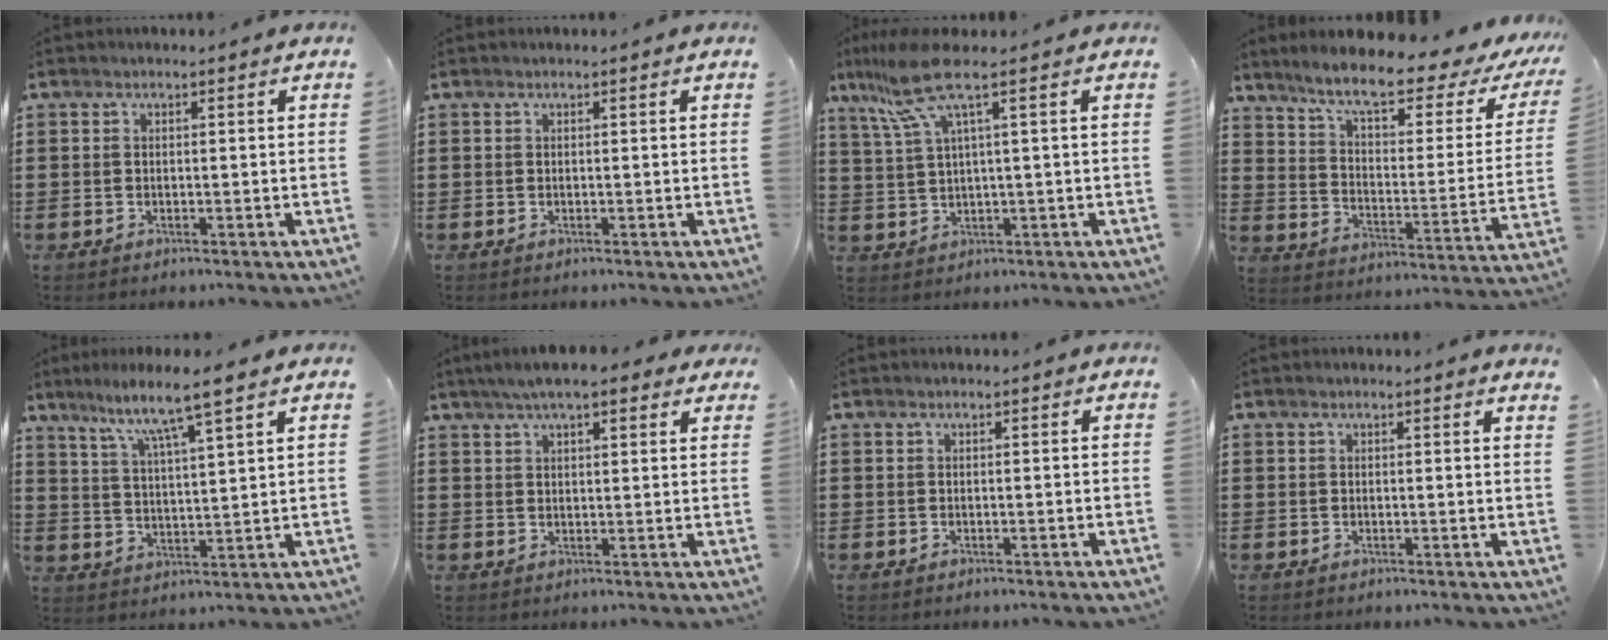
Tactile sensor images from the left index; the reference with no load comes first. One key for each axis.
{"total": 0.0}
{"total": 7.6, "fx": 3.6, "fy": 0.7, "fz": 6.7, "tx": -0.161, "ty": -0.013, "tz": 0.058}
{"total": 8.9, "fx": 6.8, "fy": 0.9, "fz": 5.6, "tx": -0.126, "ty": -0.042, "tz": 0.109}
{"total": 6.7, "fx": 5.3, "fy": -0.8, "fz": 4.0, "tx": -0.099, "ty": -0.031, "tz": 0.085}
{"total": 5.3, "fx": 4.1, "fy": 1.7, "fz": 2.8, "tx": -0.067, "ty": 0.004, "tz": 0.075}
{"total": 0.0}
{"total": 0.8, "fx": 0.7, "fy": -0.1, "fz": 0.5, "tx": -0.010, "ty": -0.002, "tz": 0.014}